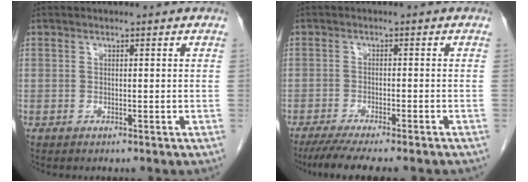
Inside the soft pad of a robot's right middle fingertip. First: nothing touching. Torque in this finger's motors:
{"motor_torque": [1.21, -0.93, 0.21, 0.05]}